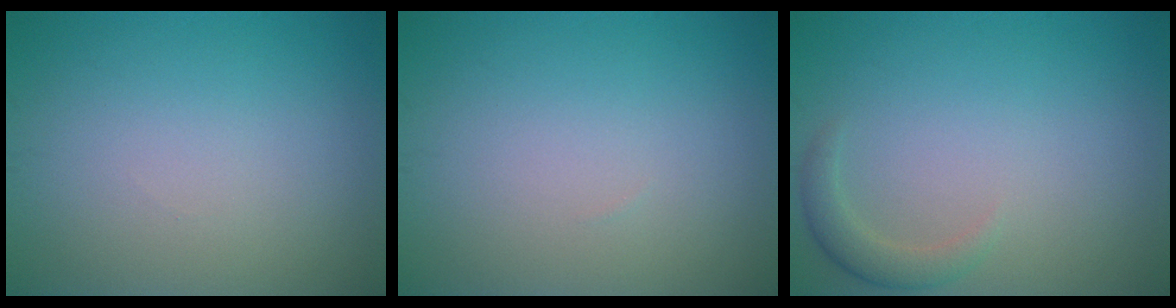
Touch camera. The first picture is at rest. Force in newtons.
{"total": 0.0}
{"total": 1.9, "press": 1.9, "slide": 0.3}